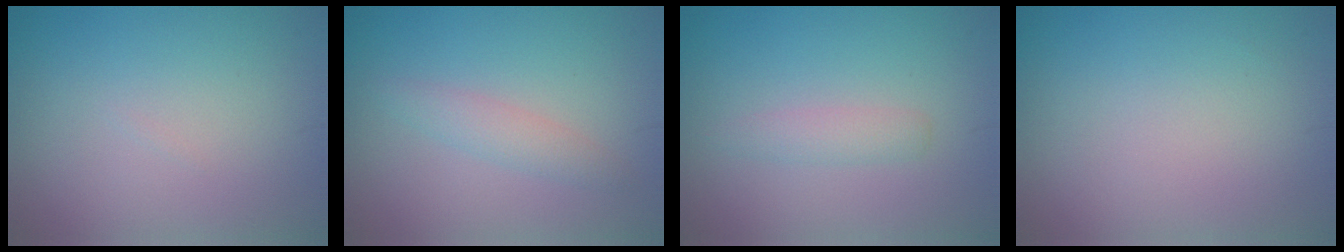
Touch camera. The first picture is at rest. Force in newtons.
{"total": 1.8, "press": 1.8, "slide": 0.0}
{"total": 1.5, "press": 1.5, "slide": 0.0}
{"total": 0.0}